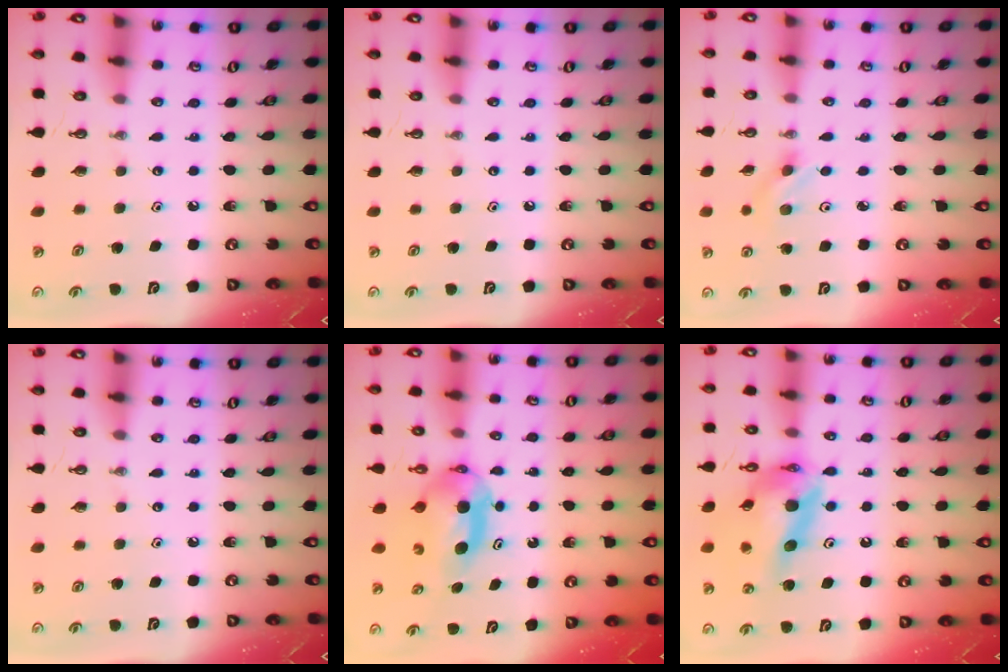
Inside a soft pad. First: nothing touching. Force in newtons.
{"total": 0.0}
{"total": 3.1, "press": 2.8, "slide": 1.4}
{"total": 0.0}
{"total": 6.4, "press": 5.7, "slide": 2.9}
{"total": 16.2, "press": 16.1, "slide": 1.7}